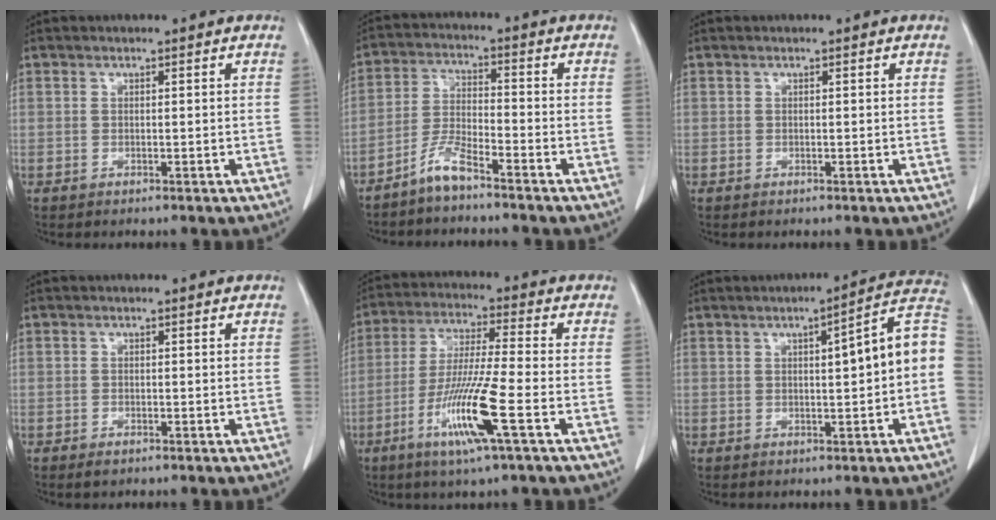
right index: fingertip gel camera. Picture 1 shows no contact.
{"total": 5.2, "force": [-4.3, 0.5, 2.9], "torque": [-0.067, -0.008, -0.089]}
{"total": 0.0}
{"total": 1.1, "force": [-0.8, 0.5, 0.6], "torque": [-0.014, -0.002, -0.009]}
{"total": 12.1, "force": [-4.9, -0.5, 11.0], "torque": [-0.220, -0.022, -0.096]}
{"total": 9.3, "force": [0.3, 0.9, 9.3], "torque": [-0.119, 0.027, -0.001]}